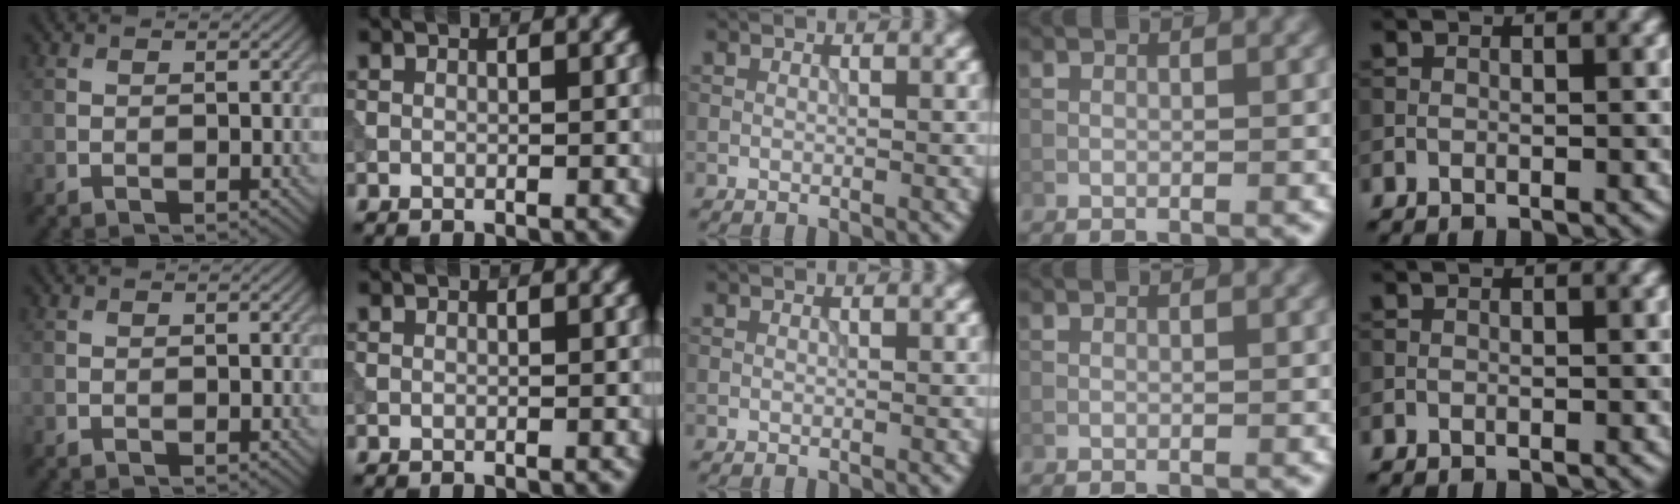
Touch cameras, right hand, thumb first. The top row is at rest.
{}